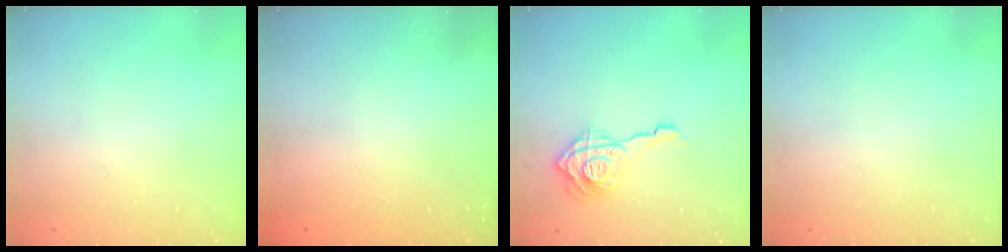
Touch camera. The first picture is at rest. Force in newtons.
{"total": 2.3, "press": 2.2, "slide": 0.7}
{"total": 12.8, "press": 12.7, "slide": 1.4}
{"total": 0.0}